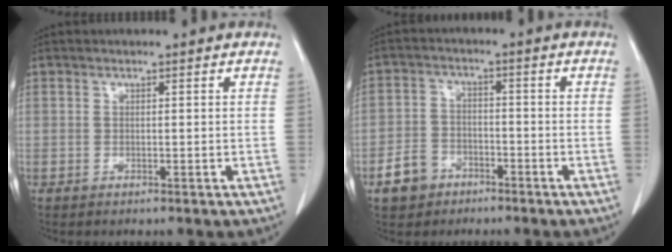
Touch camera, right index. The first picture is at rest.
{"total": 5.7, "force": [-3.4, 4.2, 1.7], "torque": [-0.038, 0.010, -0.057]}